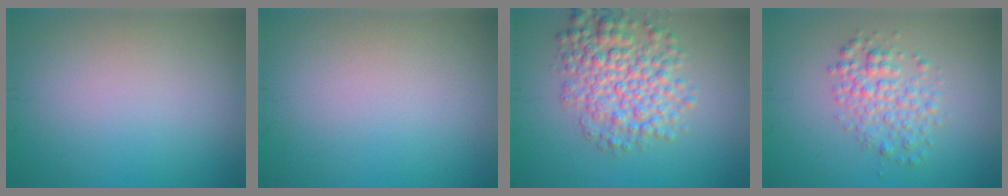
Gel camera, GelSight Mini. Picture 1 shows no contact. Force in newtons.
{"total": 0.0}
{"total": 6.1, "press": 6.1, "slide": 0.1}
{"total": 3.1, "press": 3.1, "slide": 0.1}